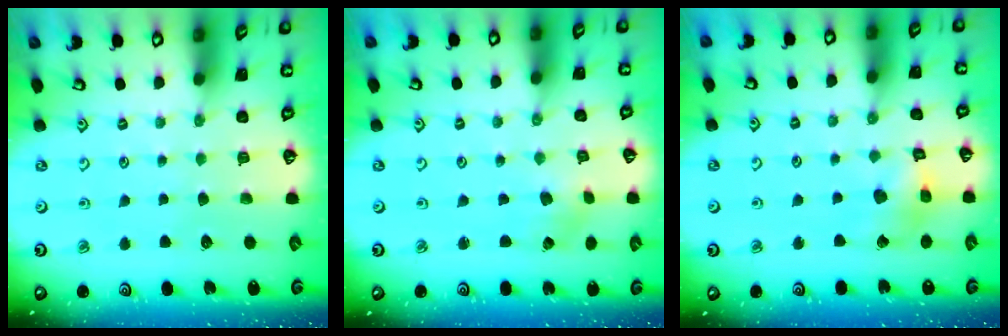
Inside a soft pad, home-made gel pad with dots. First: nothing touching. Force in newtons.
{"total": 2.4, "press": 2.3, "slide": 0.4}
{"total": 8.0, "press": 8.0, "slide": 0.7}